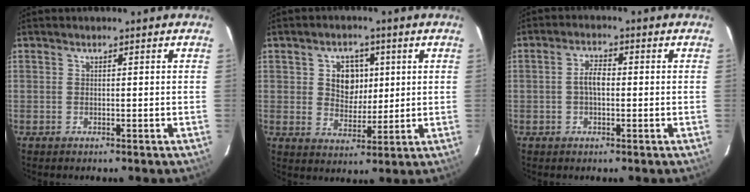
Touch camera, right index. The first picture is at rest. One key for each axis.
{"total": 6.8, "fx": 1.6, "fy": 5.4, "fz": 3.8, "tx": -0.065, "ty": 0.012, "tz": 0.035}
{"total": 3.4, "fx": -0.2, "fy": 1.7, "fz": 3.0, "tx": -0.059, "ty": 0.010, "tz": -0.003}